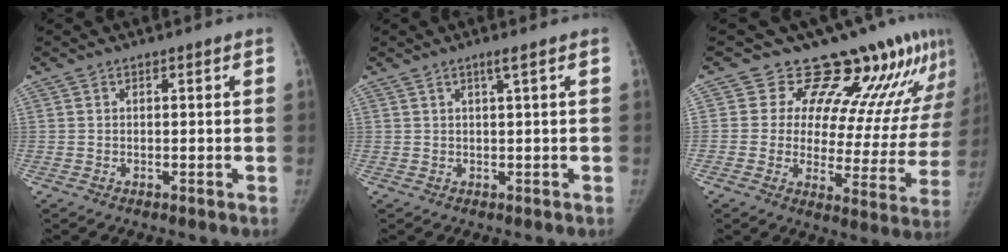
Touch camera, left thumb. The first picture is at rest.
{"total": 1.3, "force": [0.6, -0.3, 1.1], "torque": [-0.027, 0.002, 0.014]}
{"total": 16.5, "force": [13.5, 6.7, 6.7], "torque": [-0.025, -0.098, 0.166]}